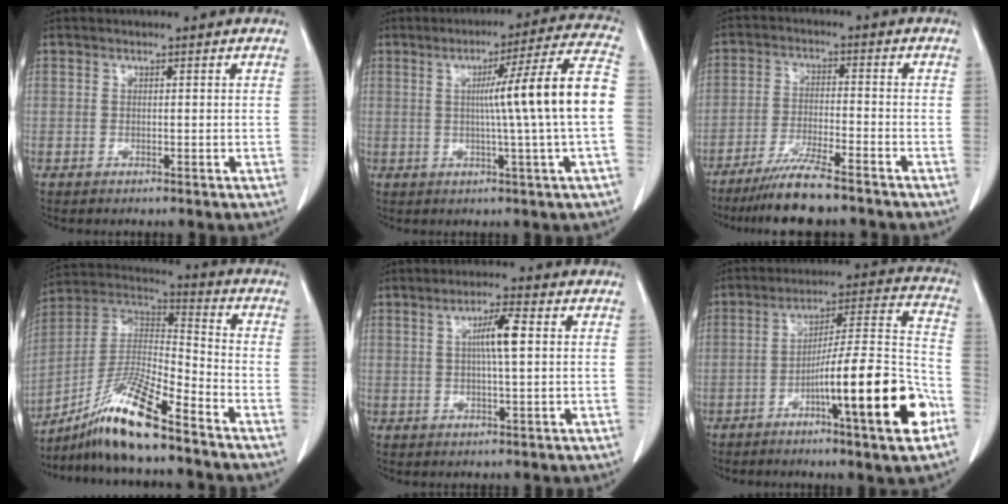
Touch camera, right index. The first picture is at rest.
{"total": 13.5, "force": [0.0, -2.4, 13.3], "torque": [-0.185, 0.007, -0.001]}
{"total": 8.8, "force": [-7.2, 0.2, 5.1], "torque": [-0.089, -0.025, -0.123]}
{"total": 14.6, "force": [-10.4, 0.9, 10.2], "torque": [-0.200, -0.003, -0.189]}
{"total": 5.0, "force": [0.9, 0.1, 5.0], "torque": [-0.089, 0.002, 0.015]}
{"total": 18.3, "force": [-7.5, 0.8, 16.7], "torque": [-0.233, 0.009, -0.115]}